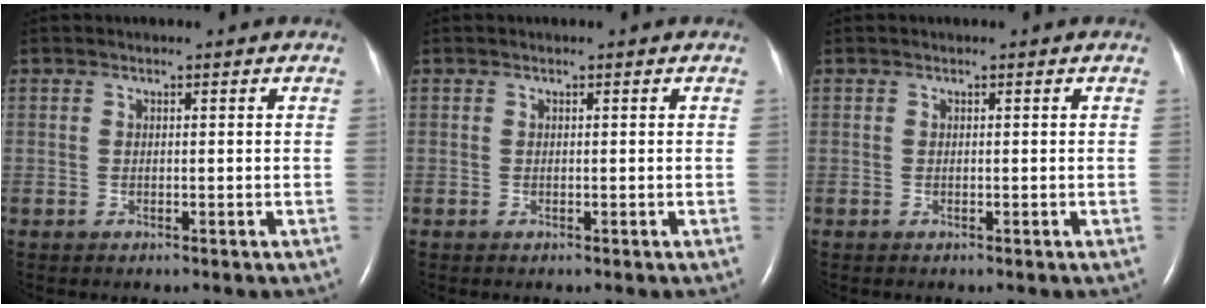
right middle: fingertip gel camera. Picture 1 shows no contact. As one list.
[{"total": 0.0}, {"total": 0.0}]